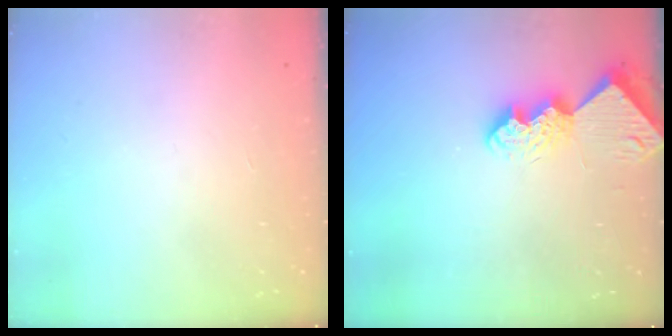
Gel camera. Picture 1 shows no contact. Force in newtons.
{"total": 8.9, "press": 8.9, "slide": 1.0}